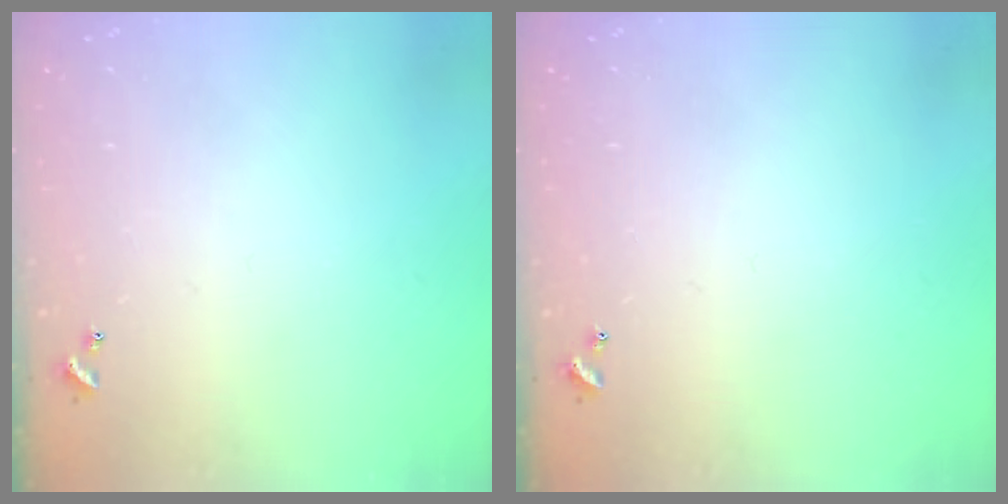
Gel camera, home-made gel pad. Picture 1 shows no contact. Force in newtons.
{"total": 0.0}